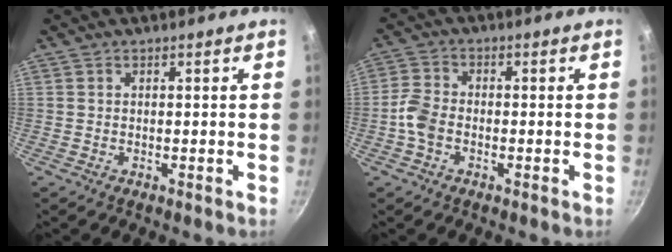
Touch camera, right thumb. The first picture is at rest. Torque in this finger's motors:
{"motor_torque": [0.90, 1.12, 0.53, -0.12, 0.05]}